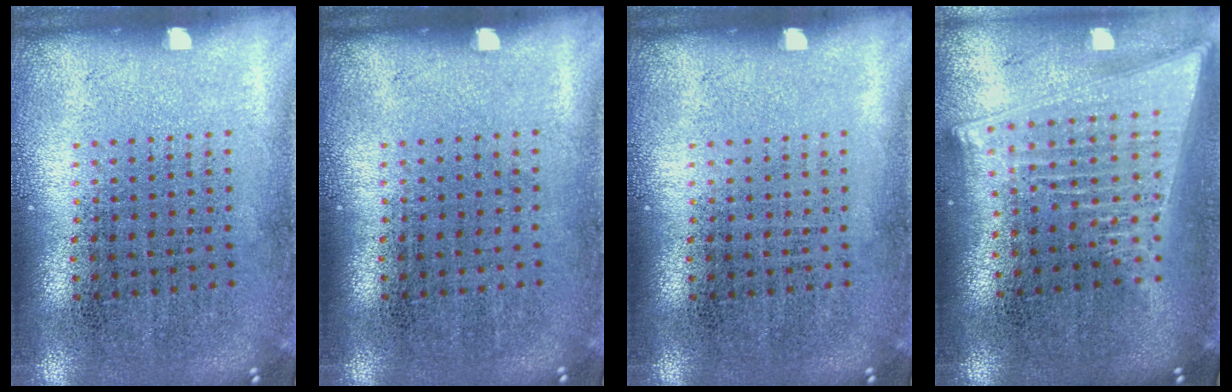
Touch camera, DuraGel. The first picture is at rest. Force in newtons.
{"total": 0.0}
{"total": 0.0}
{"total": 2.1, "press": 1.8, "slide": 1.1}